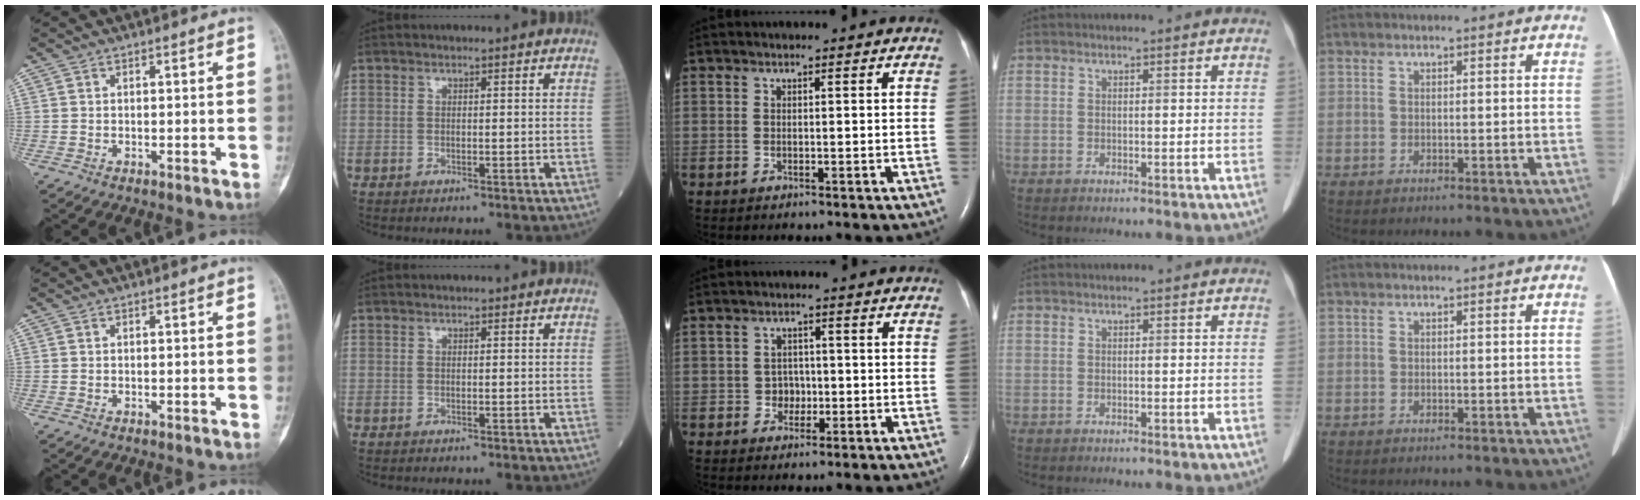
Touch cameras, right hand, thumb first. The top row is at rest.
{"middle": {"total": 2.4, "force": [-0.6, 2.1, 0.9], "torque": [-0.008, 0.006, -0.008]}}